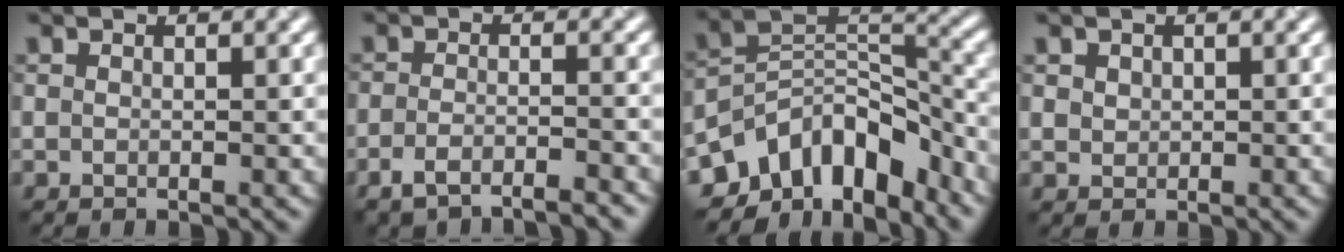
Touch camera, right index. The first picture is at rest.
{"total": 4.0, "force": [-3.3, 0.9, 2.1], "torque": [-0.038, -0.005, -0.058]}
{"total": 9.3, "force": [-6.5, 5.0, 4.4], "torque": [-0.053, 0.006, -0.123]}
{"total": 1.0, "force": [0.4, 0.9, 0.2], "torque": [-0.001, -0.003, 0.013]}